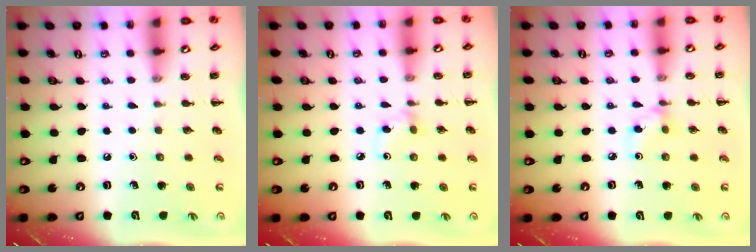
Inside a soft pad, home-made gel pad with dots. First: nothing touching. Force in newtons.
{"total": 3.7, "press": 3.4, "slide": 1.5}
{"total": 3.0, "press": 2.8, "slide": 1.2}